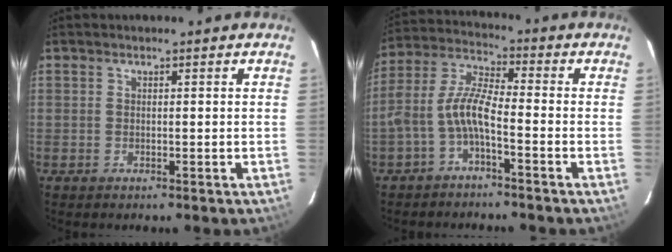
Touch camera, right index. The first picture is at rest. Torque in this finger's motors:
{"motor_torque": [0.98, -0.64, 0.68, 0.18]}